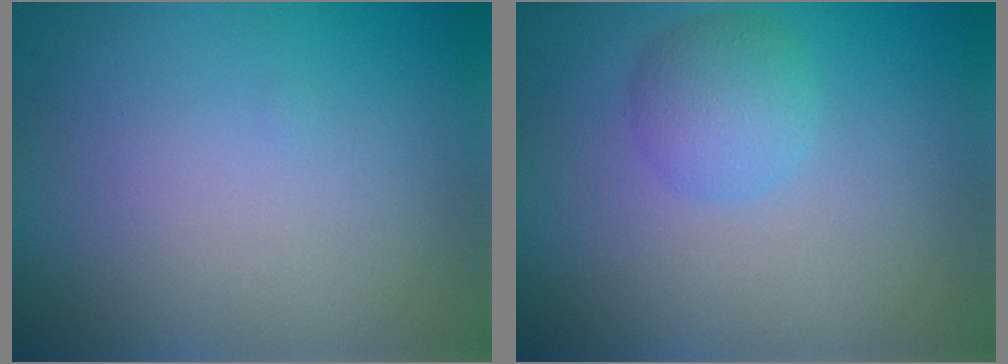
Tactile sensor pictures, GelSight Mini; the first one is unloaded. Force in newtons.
{"total": 2.6, "press": 2.6, "slide": 0.1}